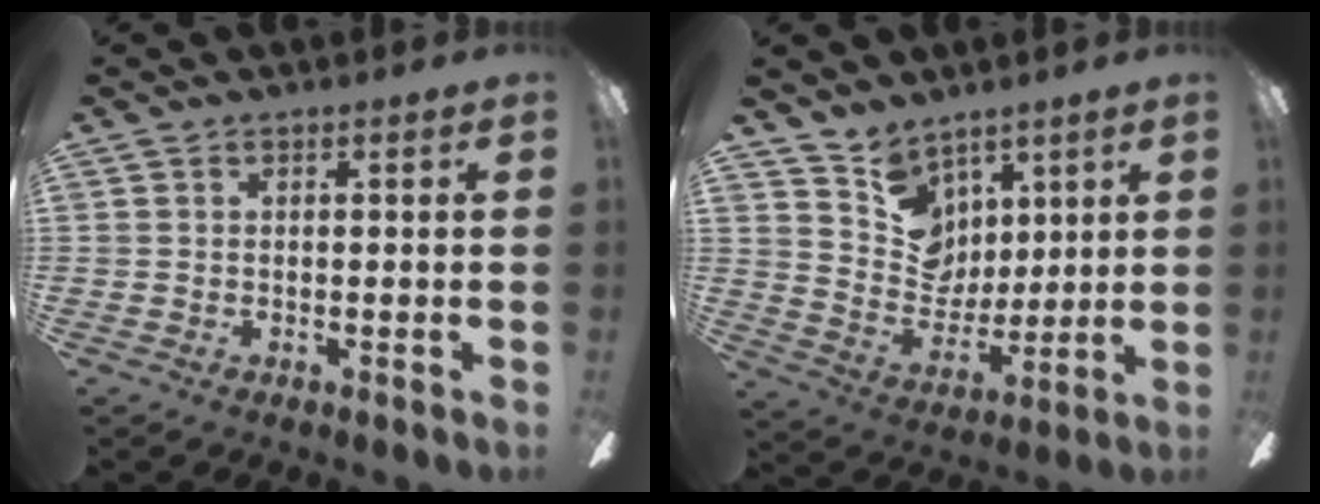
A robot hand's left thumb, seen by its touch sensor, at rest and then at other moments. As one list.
[{"total": 10.1, "force": [6.6, 7.4, 1.7], "torque": [-0.044, -0.050, 0.134]}]